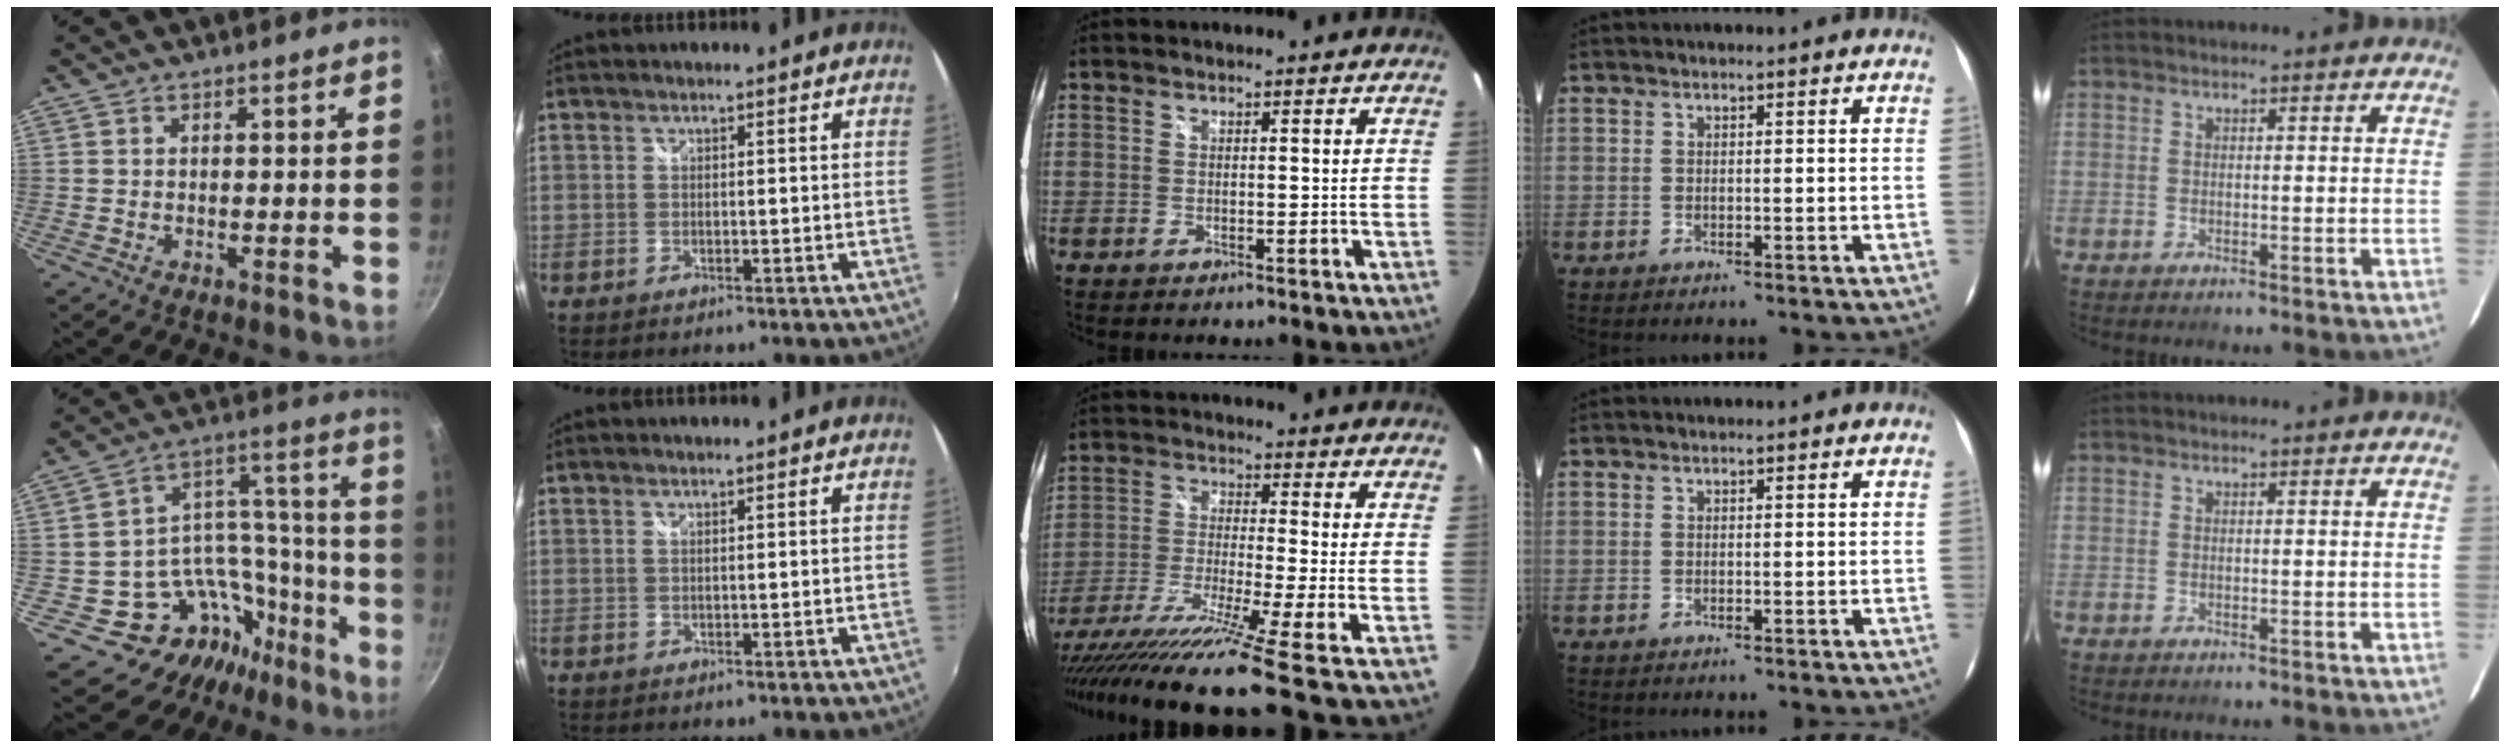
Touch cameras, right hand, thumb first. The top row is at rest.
{"thumb": {"total": 17.8, "force": [-10.6, 13.3, 5.3], "torque": [-0.009, 0.135, -0.165]}, "middle": {"total": 17.1, "force": [-13.0, -2.5, 10.8], "torque": [-0.198, -0.071, -0.225]}}